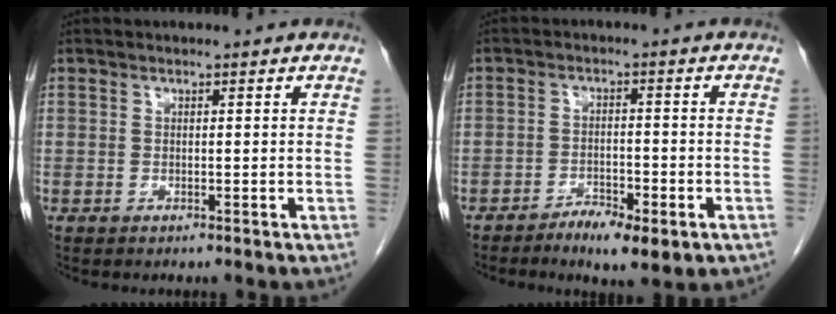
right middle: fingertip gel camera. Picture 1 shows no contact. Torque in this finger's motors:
{"motor_torque": [-0.04, -0.13, 0.08, 0.01]}